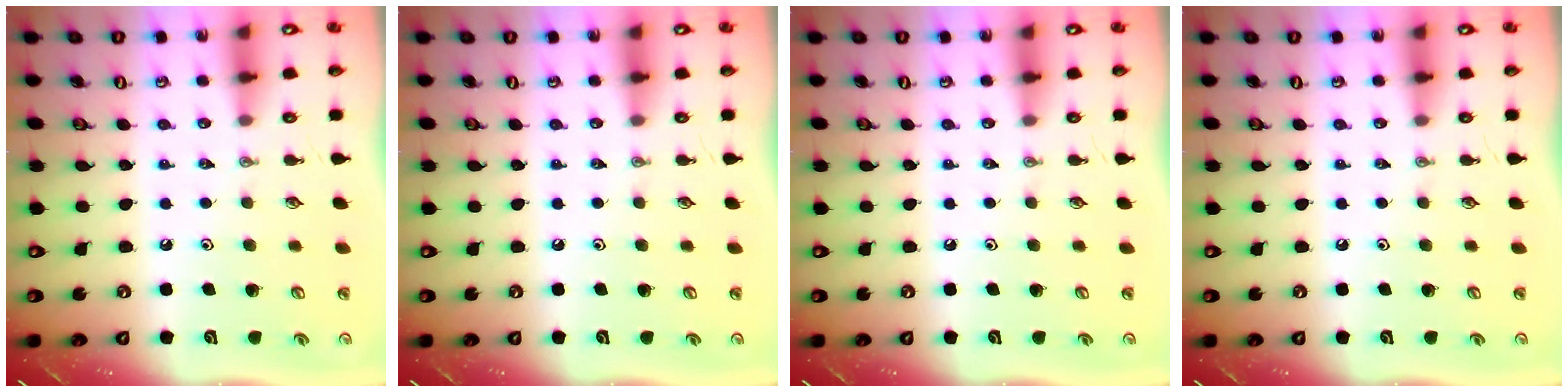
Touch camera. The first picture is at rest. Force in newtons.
{"total": 0.0}
{"total": 0.0}
{"total": 0.0}